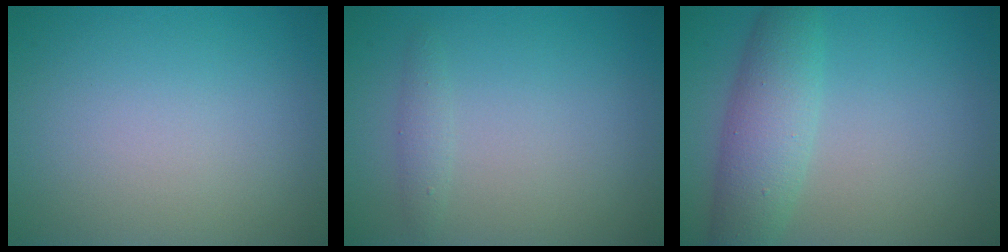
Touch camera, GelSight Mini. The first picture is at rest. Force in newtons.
{"total": 1.1, "press": 1.1, "slide": 0.0}
{"total": 4.6, "press": 4.6, "slide": 0.1}